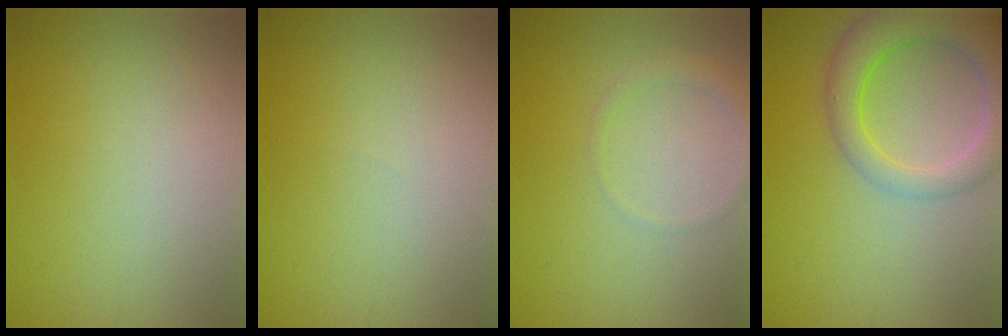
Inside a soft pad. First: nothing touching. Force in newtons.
{"total": 0.0}
{"total": 1.4, "press": 1.4, "slide": 0.0}
{"total": 7.2, "press": 7.2, "slide": 0.5}